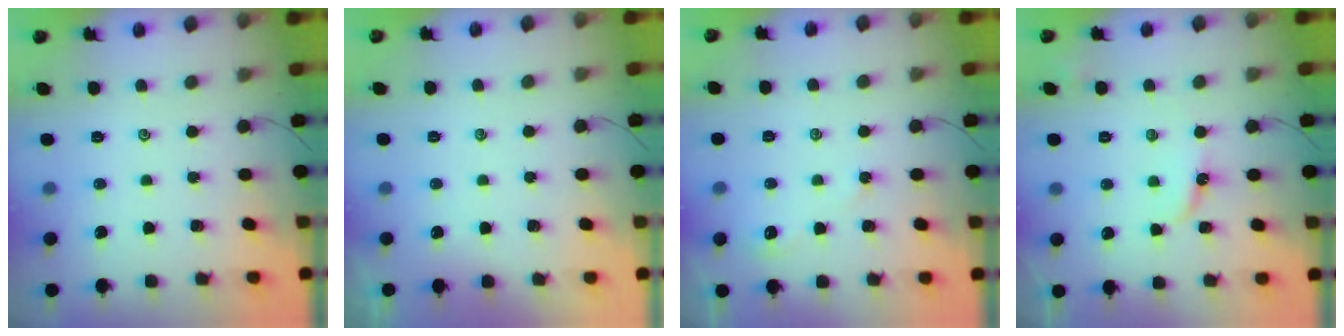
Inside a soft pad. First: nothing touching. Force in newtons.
{"total": 1.2, "press": 1.2, "slide": 0.3}
{"total": 2.5, "press": 2.5, "slide": 0.6}
{"total": 5.6, "press": 5.6, "slide": 0.5}